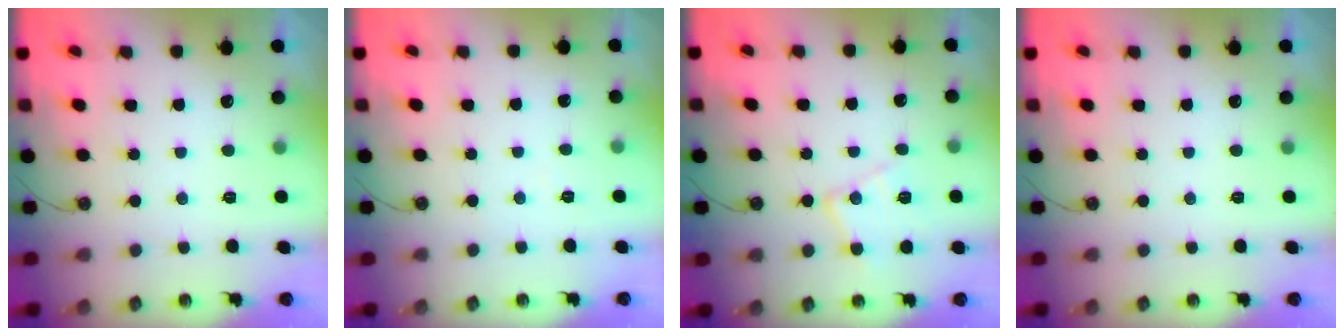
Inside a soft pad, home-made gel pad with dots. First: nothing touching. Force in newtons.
{"total": 3.2, "press": 3.2, "slide": 0.5}
{"total": 12.7, "press": 12.6, "slide": 0.8}
{"total": 0.0}